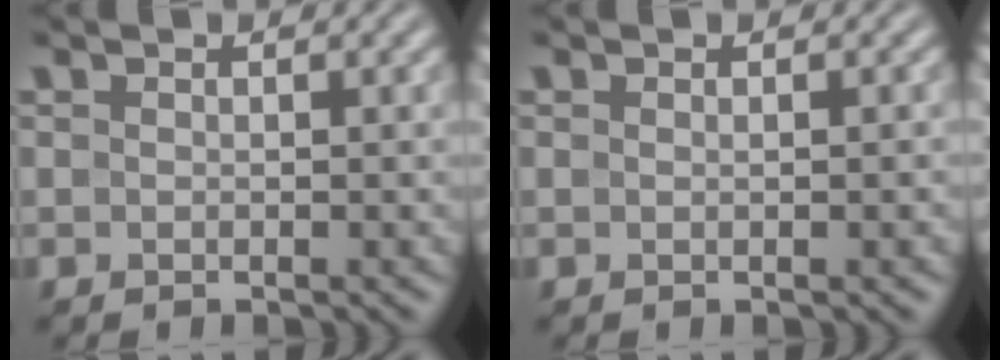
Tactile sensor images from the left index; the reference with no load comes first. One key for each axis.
{"total": 1.1, "fx": -0.1, "fy": 0.2, "fz": 1.1, "tx": -0.012, "ty": 0.002, "tz": -0.003}